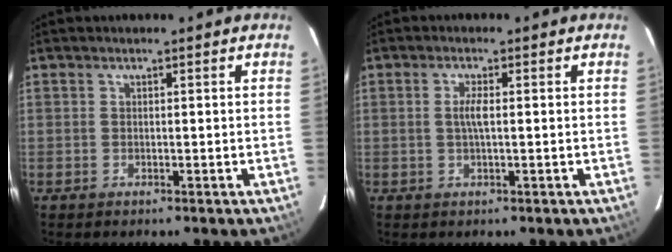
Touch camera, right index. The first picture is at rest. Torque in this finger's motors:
{"motor_torque": [0.32, 0.06, 0.19, 0.06]}